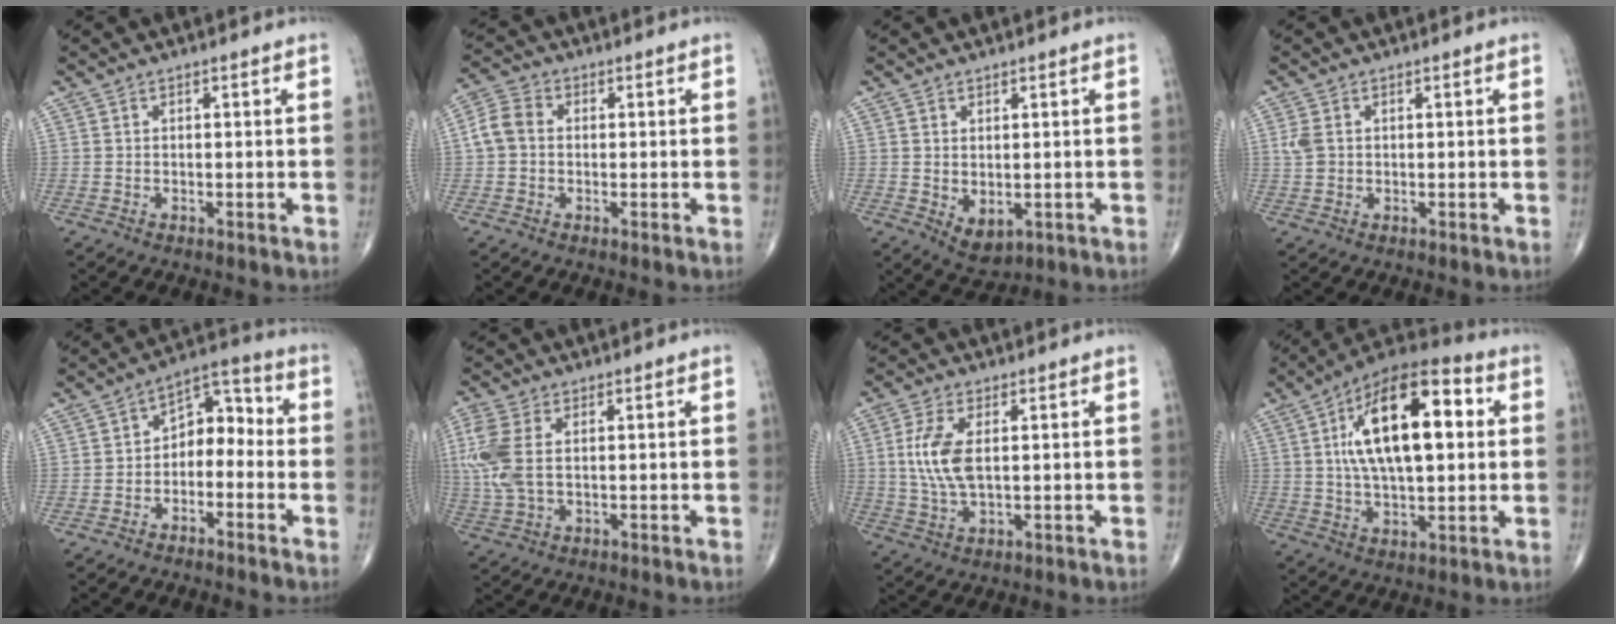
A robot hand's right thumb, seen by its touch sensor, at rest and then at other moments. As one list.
[{"total": 5.4, "force": [0.1, 4.3, 3.2], "torque": [-0.065, 0.017, -0.007]}, {"total": 4.3, "force": [-0.4, 2.8, 3.2], "torque": [-0.042, -0.006, 0.011]}, {"total": 2.5, "force": [0.3, 1.9, 1.6], "torque": [-0.037, 0.003, 0.007]}, {"total": 8.0, "force": [-2.1, 5.4, 5.5], "torque": [-0.055, 0.051, -0.048]}, {"total": 9.2, "force": [1.3, 5.3, 7.4], "torque": [-0.208, 0.009, 0.029]}, {"total": 8.2, "force": [1.2, 3.9, 7.1], "torque": [-0.162, -0.004, 0.027]}, {"total": 21.2, "force": [4.2, 9.6, 18.4], "torque": [-0.290, 0.016, 0.062]}]